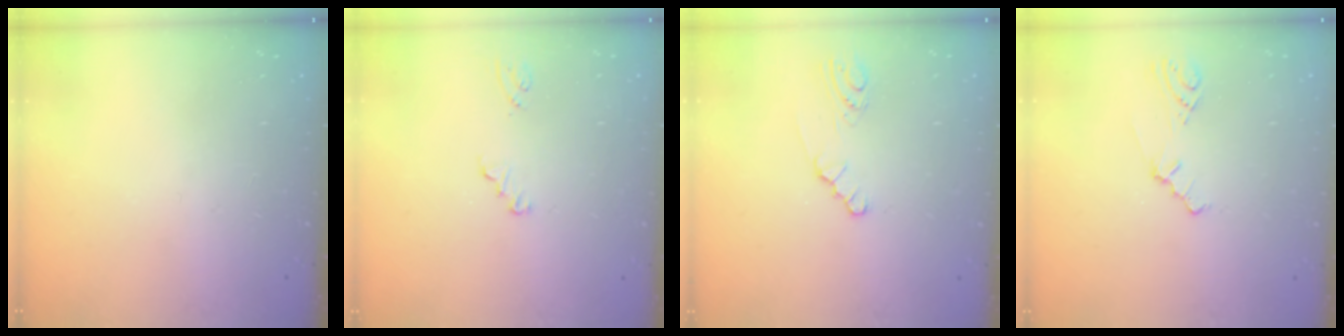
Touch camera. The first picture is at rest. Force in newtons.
{"total": 2.0, "press": 2.0, "slide": 0.2}
{"total": 2.2, "press": 2.2, "slide": 0.3}
{"total": 2.0, "press": 1.9, "slide": 0.7}